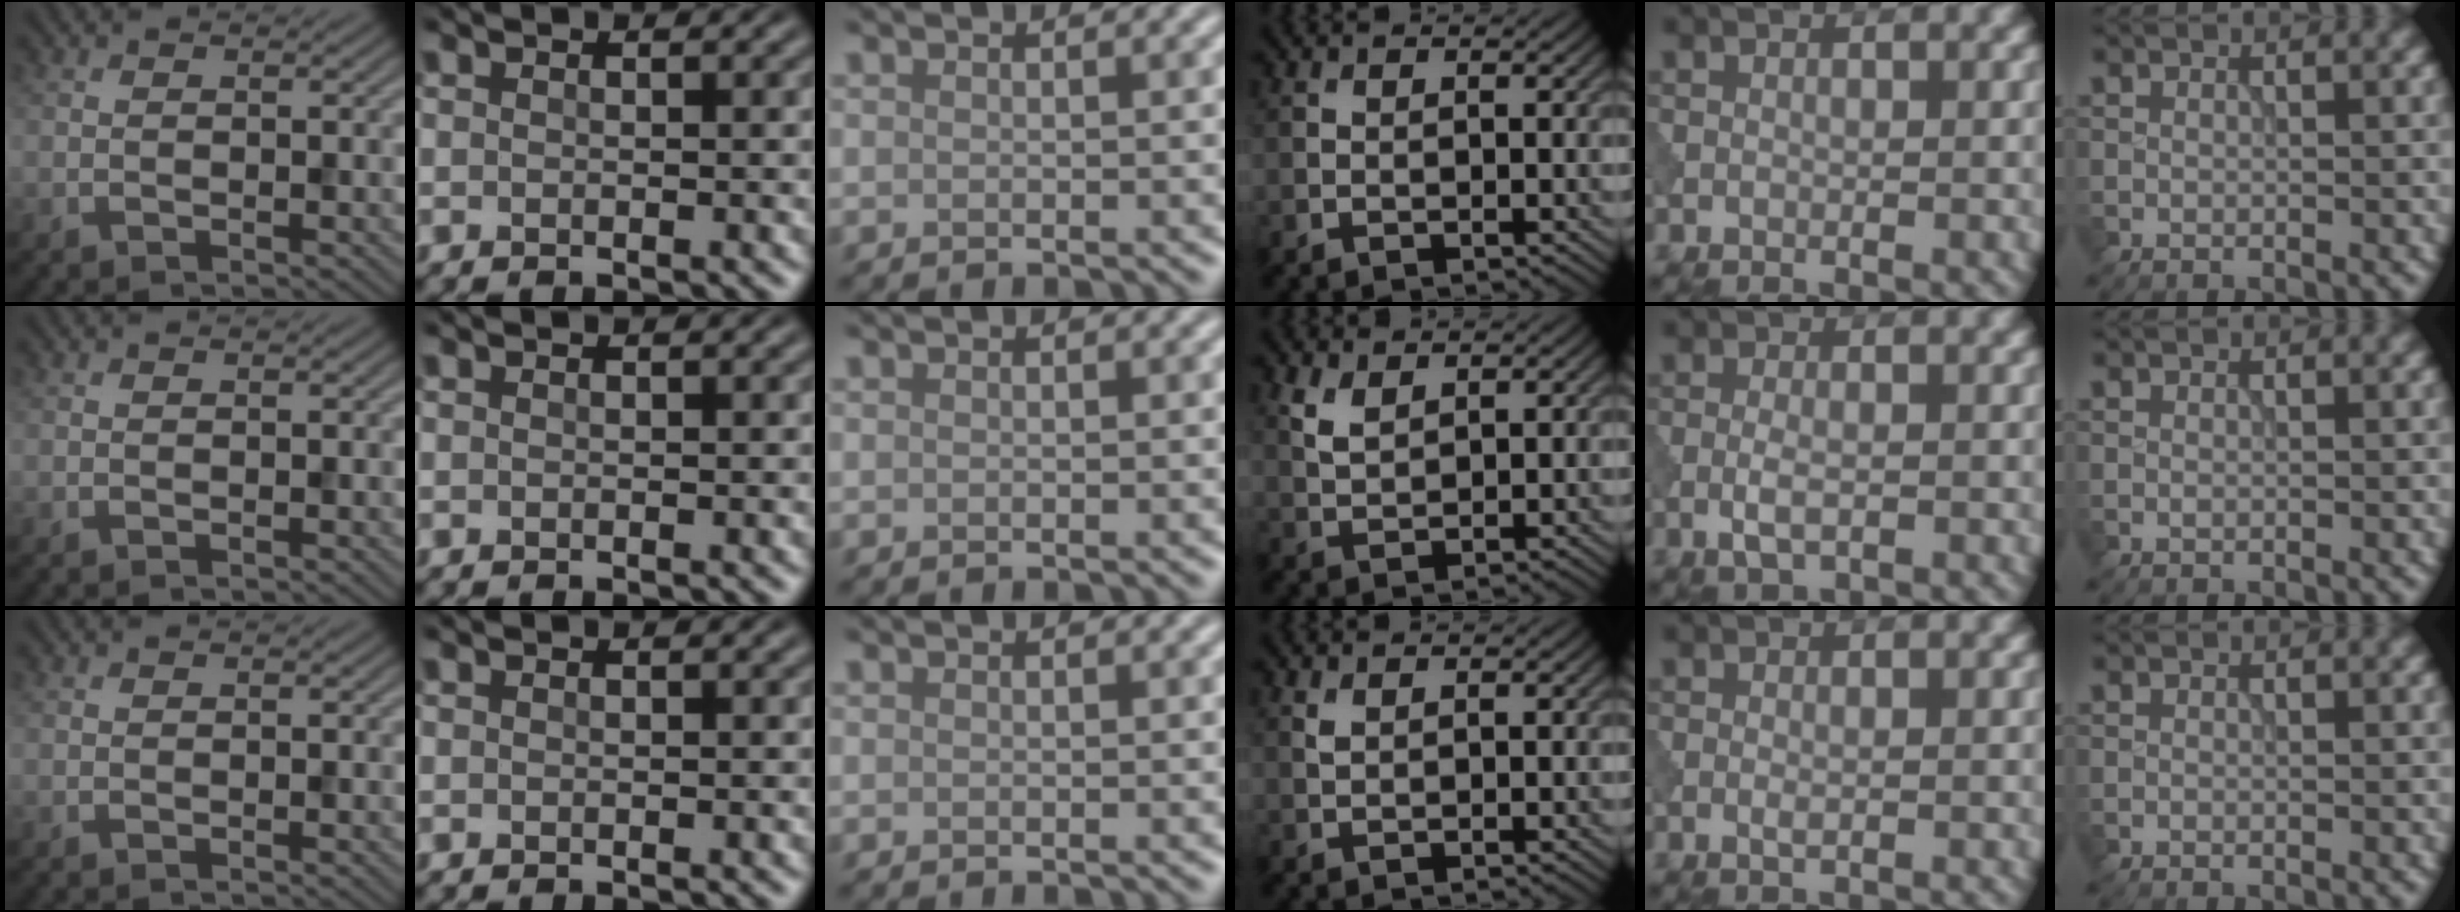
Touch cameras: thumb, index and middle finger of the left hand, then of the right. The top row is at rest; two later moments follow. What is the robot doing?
{"motion": "dispense", "object": "pipette"}